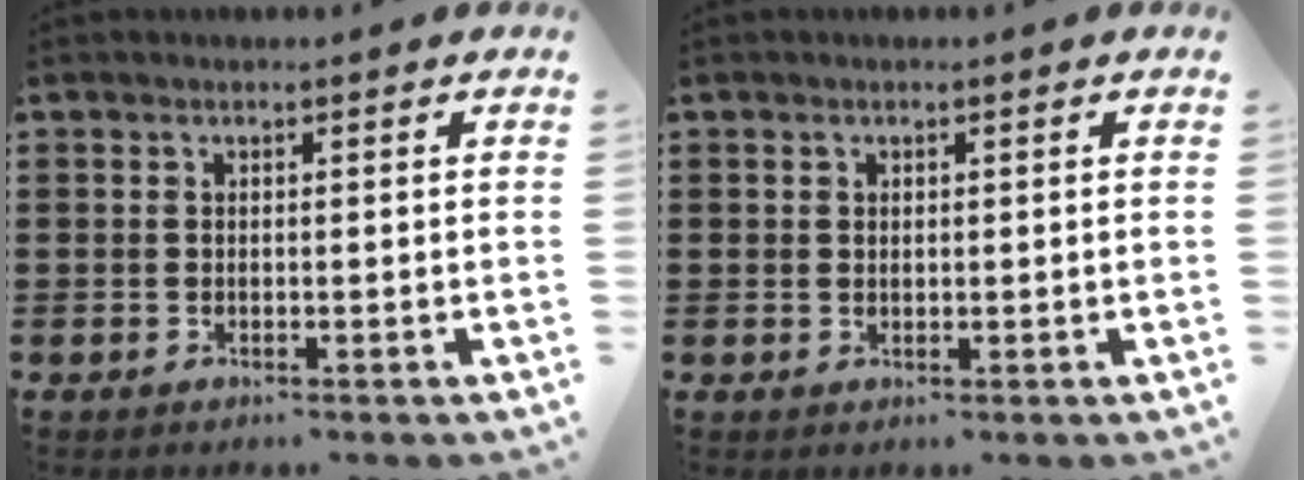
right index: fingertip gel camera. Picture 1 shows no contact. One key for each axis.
{"total": 0.8, "fx": 0.4, "fy": 0.6, "fz": 0.2, "tx": -0.007, "ty": 0.004, "tz": 0.008}